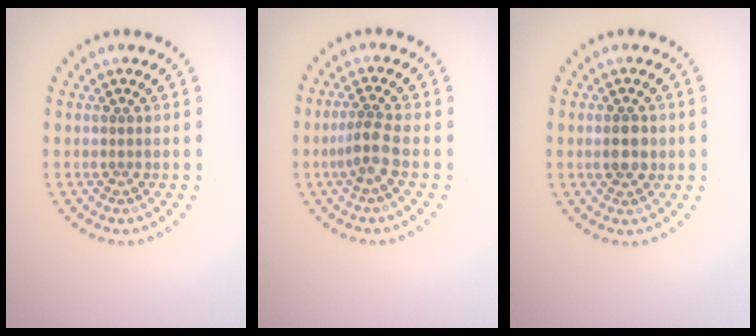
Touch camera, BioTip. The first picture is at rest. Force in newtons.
{"total": 2.2, "press": 1.7, "slide": 1.4}
{"total": 2.8, "press": 2.8, "slide": 0.1}